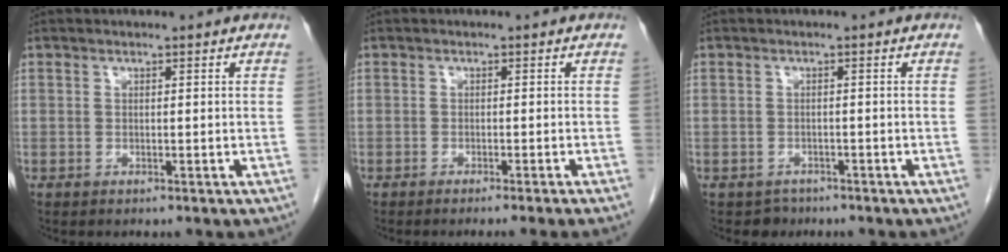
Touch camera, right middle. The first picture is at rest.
{"total": 3.7, "force": [-2.9, -1.3, 1.9], "torque": [-0.012, 0.002, -0.040]}
{"total": 1.8, "force": [-1.3, 1.2, -0.3], "torque": [-0.003, 0.003, -0.021]}